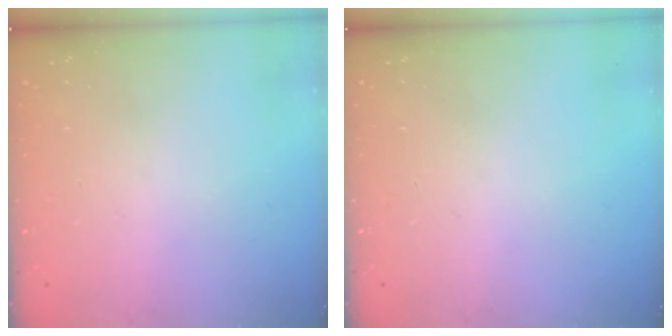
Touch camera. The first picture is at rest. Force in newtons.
{"total": 0.0}